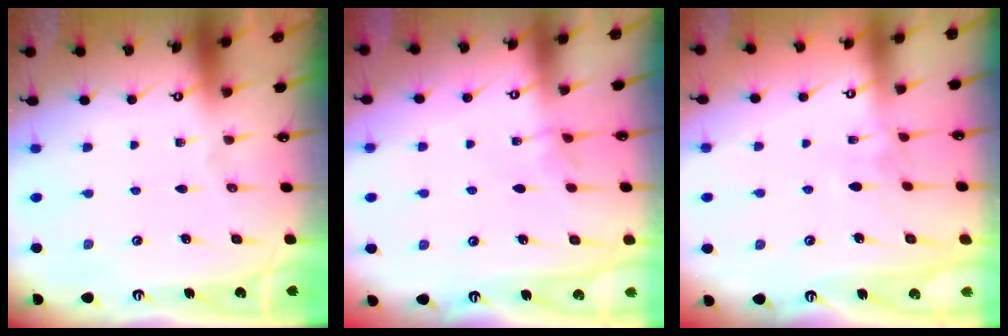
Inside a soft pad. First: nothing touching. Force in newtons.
{"total": 3.1, "press": 3.1, "slide": 0.2}
{"total": 3.0, "press": 2.9, "slide": 0.3}